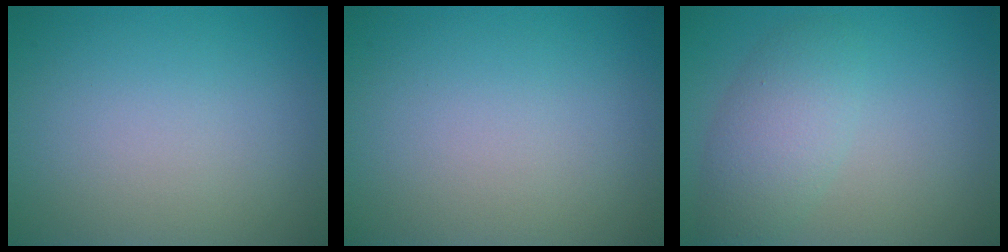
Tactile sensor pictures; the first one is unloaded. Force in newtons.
{"total": 0.0}
{"total": 3.9, "press": 3.9, "slide": 0.2}